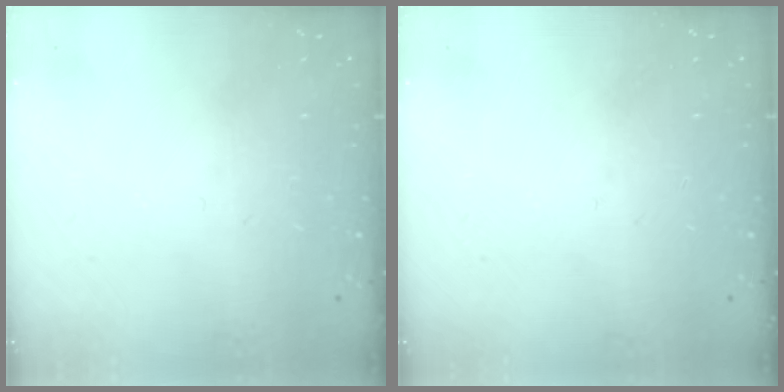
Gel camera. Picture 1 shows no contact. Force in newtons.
{"total": 0.0}